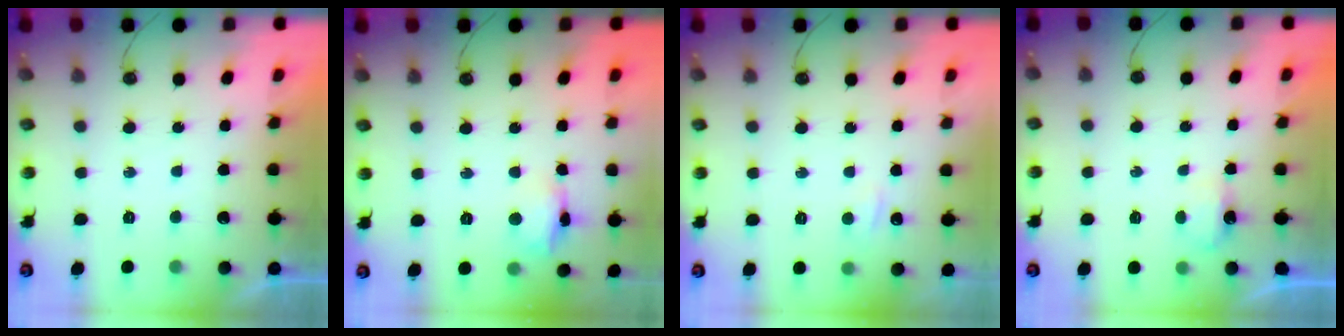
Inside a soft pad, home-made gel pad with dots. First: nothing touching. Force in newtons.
{"total": 9.1, "press": 9.1, "slide": 0.6}
{"total": 3.5, "press": 3.4, "slide": 0.7}
{"total": 3.4, "press": 3.3, "slide": 0.6}